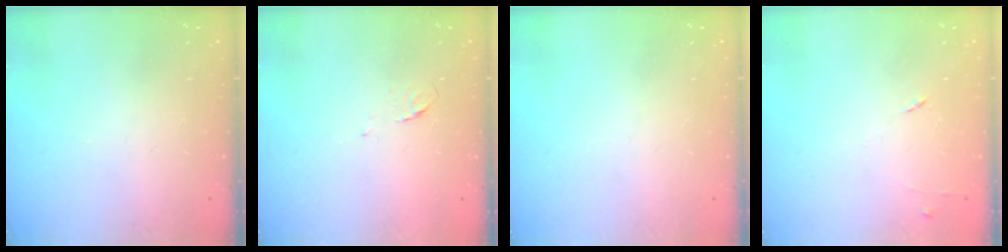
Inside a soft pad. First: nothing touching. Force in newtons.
{"total": 3.5, "press": 3.4, "slide": 0.8}
{"total": 0.0}
{"total": 5.3, "press": 5.2, "slide": 0.8}